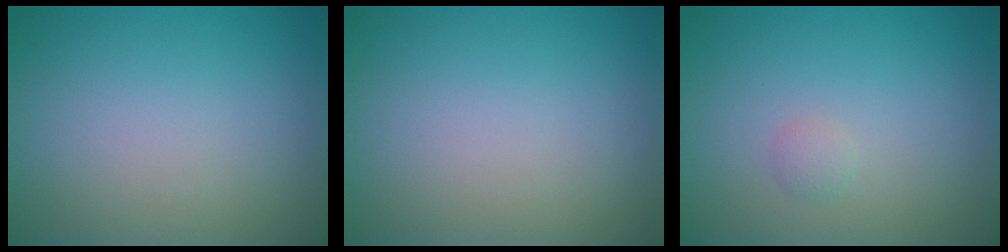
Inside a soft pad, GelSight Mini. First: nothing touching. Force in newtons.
{"total": 0.0}
{"total": 0.7, "press": 0.7, "slide": 0.0}